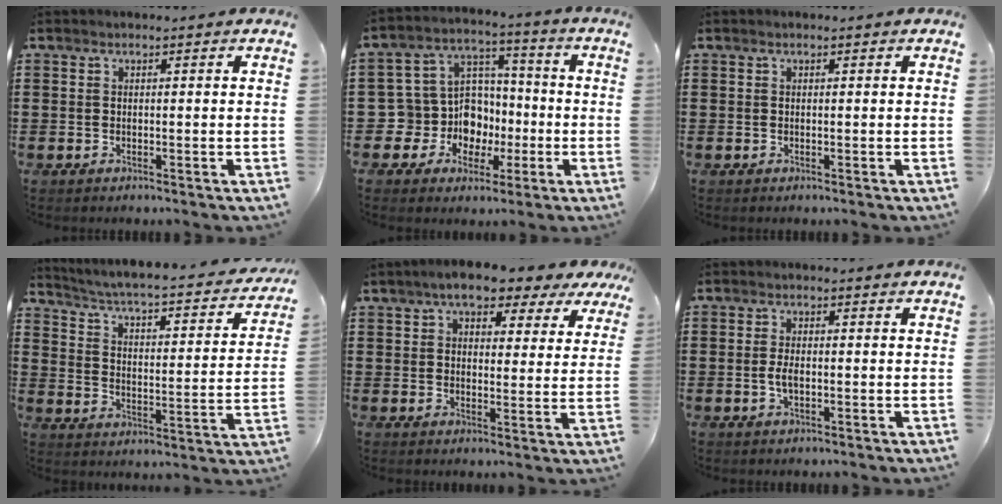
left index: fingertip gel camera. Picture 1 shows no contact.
{"total": 10.1, "force": [-1.7, 9.6, 2.6], "torque": [-0.106, 0.001, -0.022]}
{"total": 0.0}
{"total": 3.1, "force": [2.5, 0.1, 1.9], "torque": [-0.054, -0.032, 0.030]}
{"total": 6.4, "force": [4.9, 2.4, 3.4], "torque": [-0.071, -0.009, 0.082]}
{"total": 2.5, "force": [-0.3, 1.1, 2.3], "torque": [-0.052, -0.002, -0.007]}